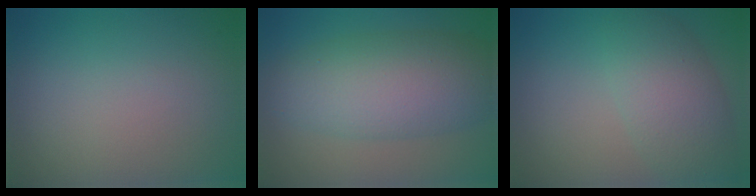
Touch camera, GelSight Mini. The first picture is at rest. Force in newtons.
{"total": 7.6, "press": 7.6, "slide": 0.1}
{"total": 4.9, "press": 4.9, "slide": 0.2}